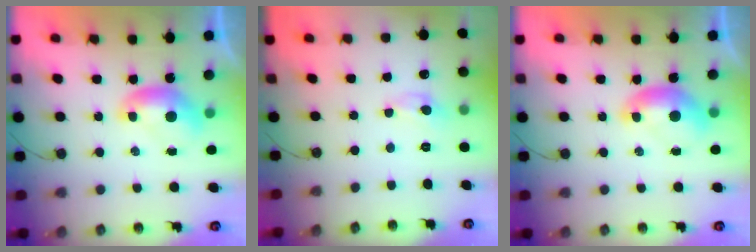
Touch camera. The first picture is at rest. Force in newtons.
{"total": 0.0}
{"total": 1.2, "press": 1.1, "slide": 0.6}